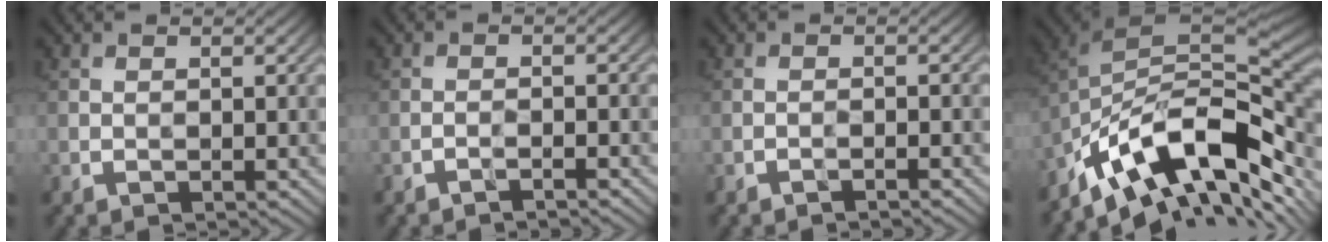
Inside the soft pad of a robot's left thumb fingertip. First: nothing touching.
{"total": 1.5, "force": [-1.2, 0.1, 0.9], "torque": [-0.012, 0.006, -0.030]}
{"total": 1.1, "force": [-0.9, 0.0, 0.7], "torque": [-0.010, 0.004, -0.021]}
{"total": 14.9, "force": [-6.9, 6.9, 11.3], "torque": [-0.212, 0.002, -0.134]}